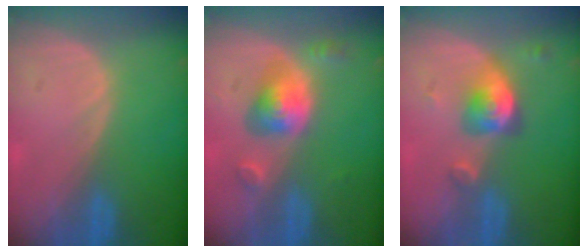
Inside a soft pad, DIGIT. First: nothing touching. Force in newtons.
{"total": 5.8, "press": 5.3, "slide": 2.4}
{"total": 4.9, "press": 4.8, "slide": 1.1}